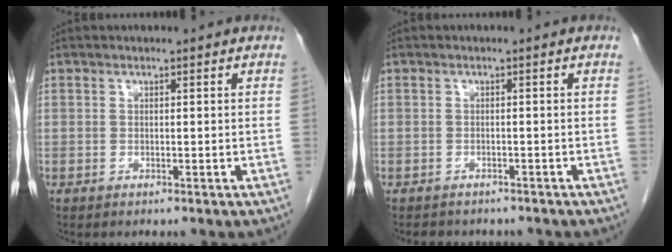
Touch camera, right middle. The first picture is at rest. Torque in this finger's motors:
{"motor_torque": [0.07, 0.04, 0.00, 0.00]}